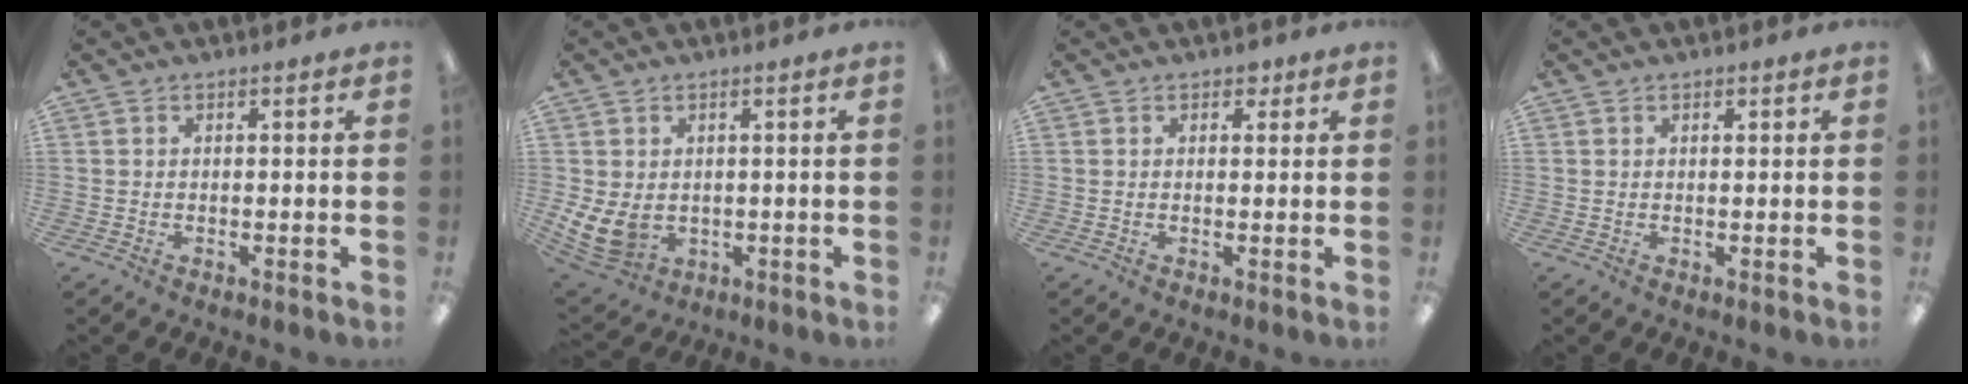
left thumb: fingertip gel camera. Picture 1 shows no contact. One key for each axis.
{"total": 7.8, "fx": 0.2, "fy": 6.0, "fz": 4.9, "tx": -0.116, "ty": -0.007, "tz": 0.008}
{"total": 2.0, "fx": 1.2, "fy": 1.3, "fz": 0.9, "tx": -0.003, "ty": -0.003, "tz": 0.017}
{"total": 0.7, "fx": 0.5, "fy": 0.4, "fz": 0.3, "tx": 0.002, "ty": -0.002, "tz": 0.008}